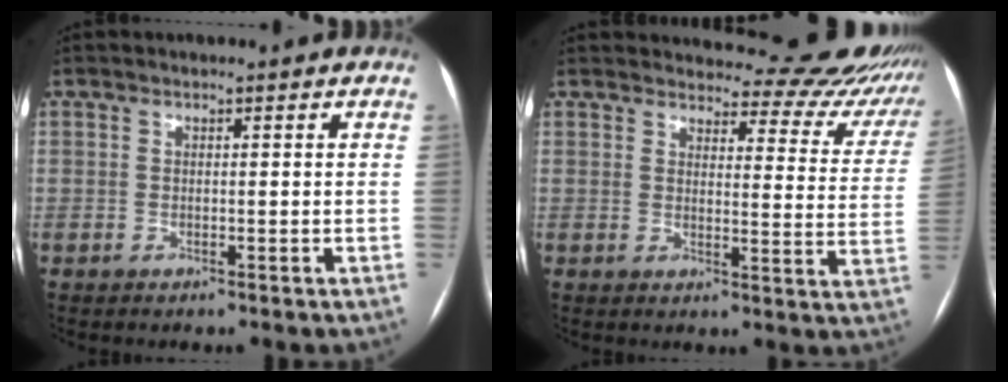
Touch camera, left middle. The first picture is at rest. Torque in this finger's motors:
{"motor_torque": [0.38, -0.65, 0.32, 0.03]}